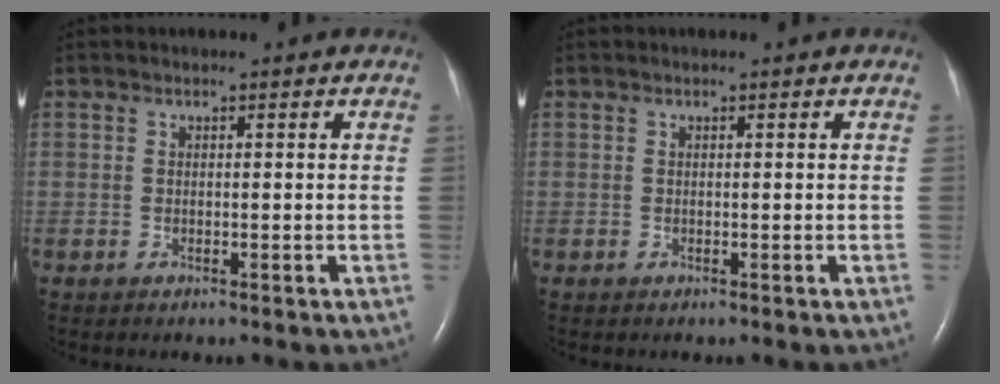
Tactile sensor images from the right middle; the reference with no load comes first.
{"total": 0.0}